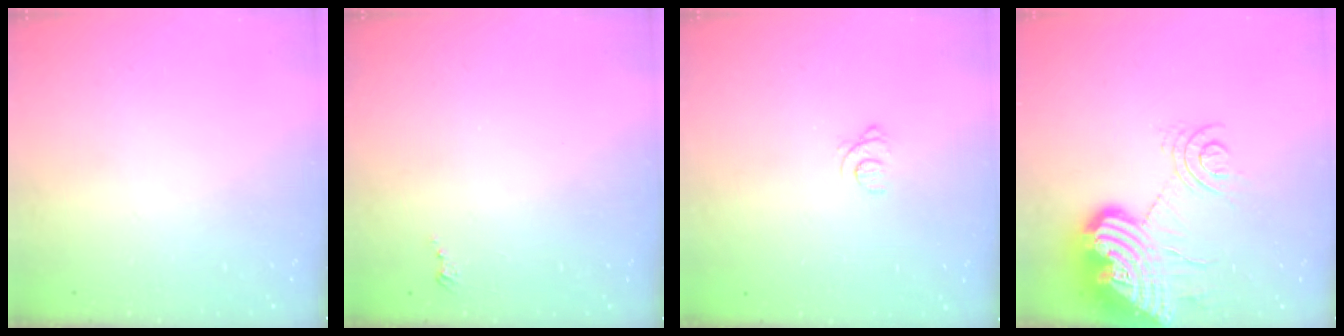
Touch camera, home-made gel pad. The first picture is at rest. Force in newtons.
{"total": 2.4, "press": 2.4, "slide": 0.4}
{"total": 1.2, "press": 1.2, "slide": 0.1}
{"total": 18.4, "press": 18.2, "slide": 2.6}